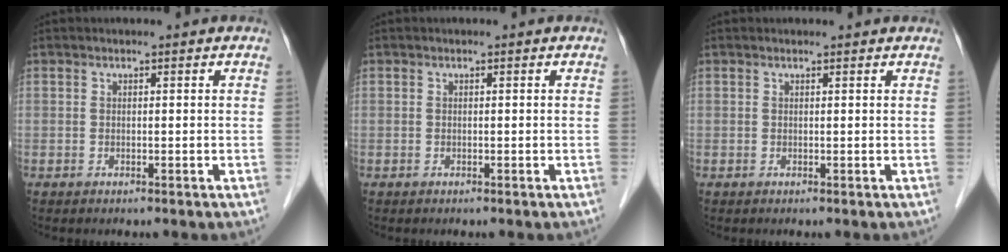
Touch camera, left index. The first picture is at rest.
{"total": 0.0}
{"total": 1.1, "force": [1.0, 0.2, 0.2], "torque": [-0.012, 0.007, 0.013]}